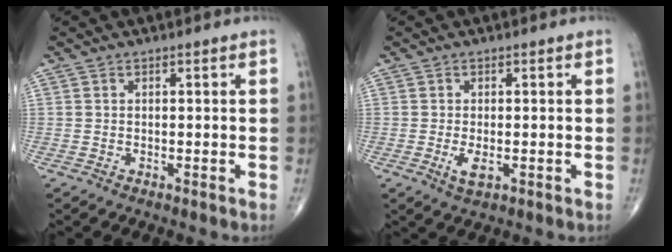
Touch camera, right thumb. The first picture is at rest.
{"total": 2.8, "force": [-0.7, 1.1, 2.5], "torque": [-0.052, -0.007, -0.011]}